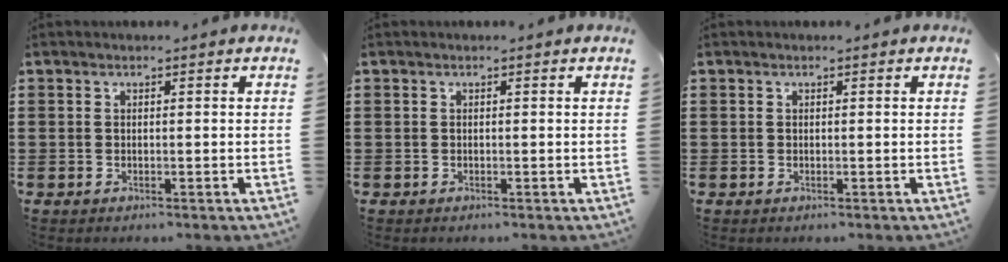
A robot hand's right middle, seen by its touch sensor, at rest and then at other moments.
{"total": 0.0}
{"total": 0.0}